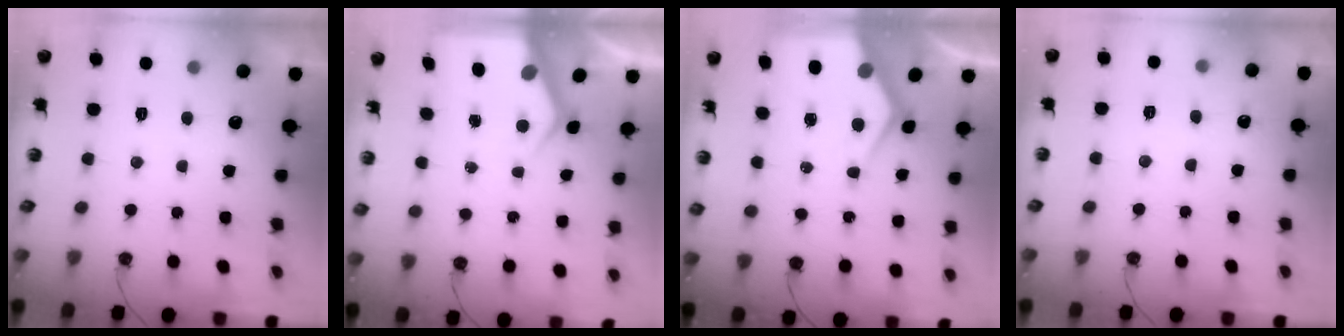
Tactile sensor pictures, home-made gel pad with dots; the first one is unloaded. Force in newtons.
{"total": 5.4, "press": 5.4, "slide": 0.3}
{"total": 11.2, "press": 11.1, "slide": 1.1}
{"total": 6.0, "press": 5.9, "slide": 0.9}